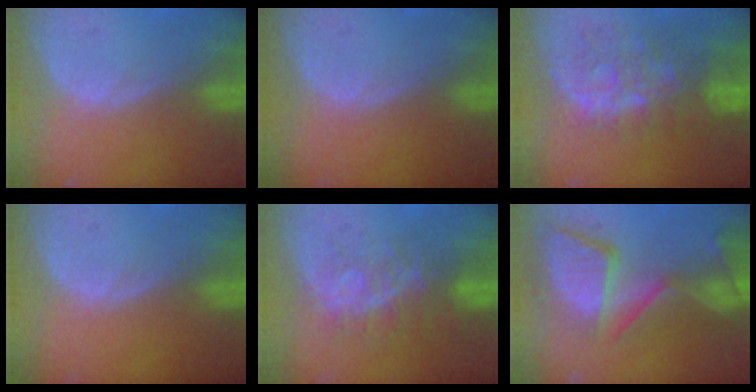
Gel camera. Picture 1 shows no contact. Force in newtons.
{"total": 0.0}
{"total": 9.1, "press": 8.6, "slide": 2.9}
{"total": 0.0}
{"total": 8.4, "press": 7.0, "slide": 4.7}
{"total": 13.5, "press": 11.1, "slide": 7.7}